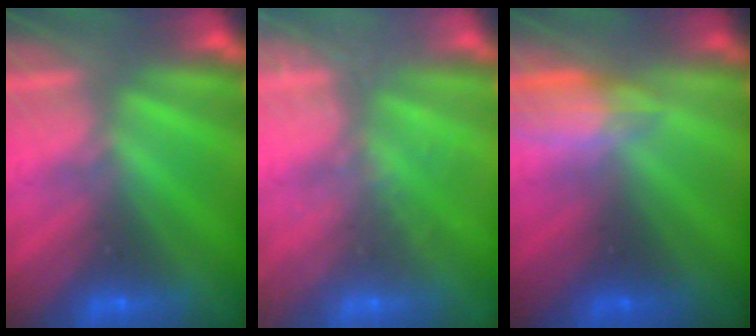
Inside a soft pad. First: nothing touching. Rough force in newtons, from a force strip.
{"total": 1.9}
{"total": 2.7}